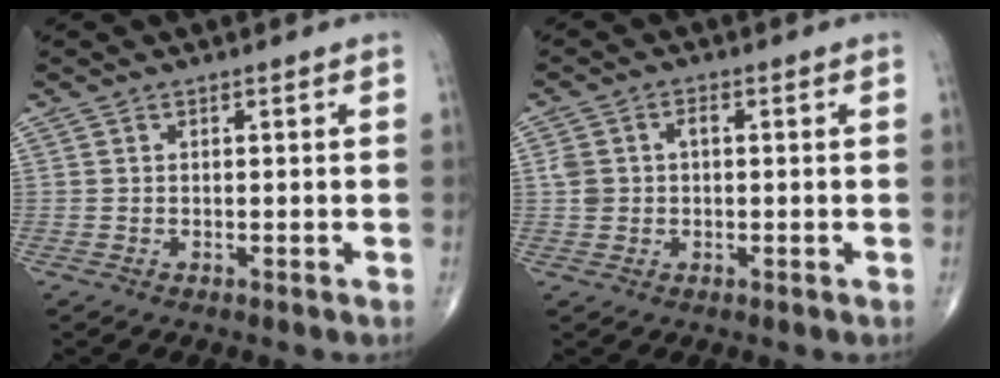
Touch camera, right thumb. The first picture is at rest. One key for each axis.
{"total": 3.8, "fx": 0.4, "fy": 2.7, "fz": 2.7, "tx": -0.054, "ty": 0.012, "tz": 0.006}